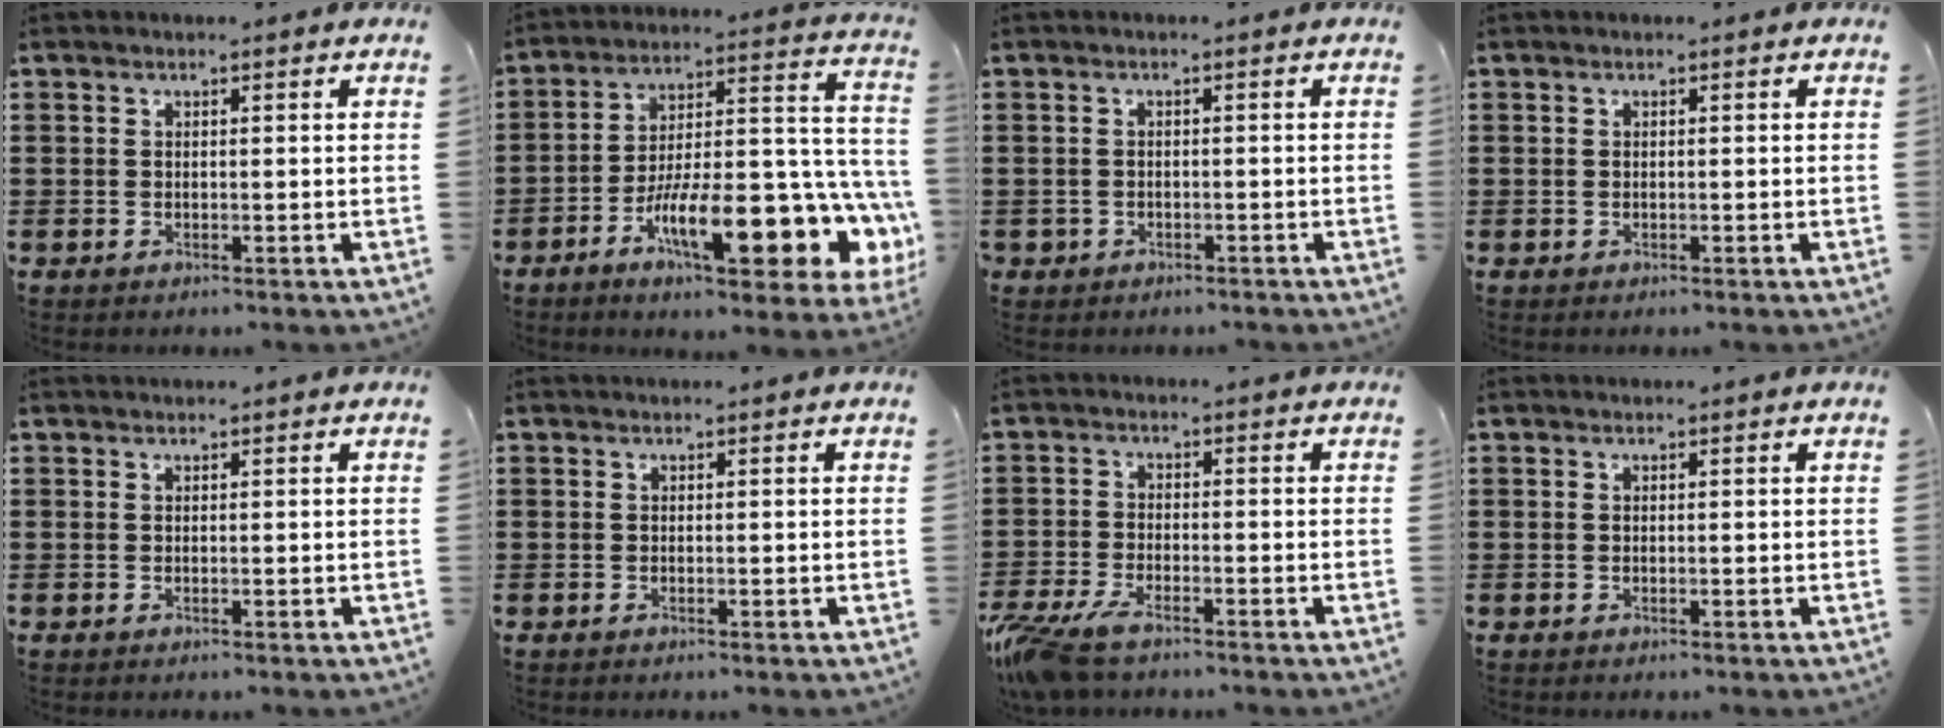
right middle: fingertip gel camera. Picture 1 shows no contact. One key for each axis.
{"total": 16.7, "fx": -6.7, "fy": 5.8, "fz": 14.2, "tx": -0.229, "ty": -0.018, "tz": -0.103}
{"total": 1.0, "fx": -0.9, "fy": 0.5, "fz": -0.2, "tx": 0.000, "ty": 0.003, "tz": -0.022}
{"total": 0.0}
{"total": 0.0}
{"total": 0.0}
{"total": 5.2, "fx": -4.2, "fy": 0.8, "fz": 2.9, "tx": -0.090, "ty": -0.019, "tz": -0.091}
{"total": 0.0}